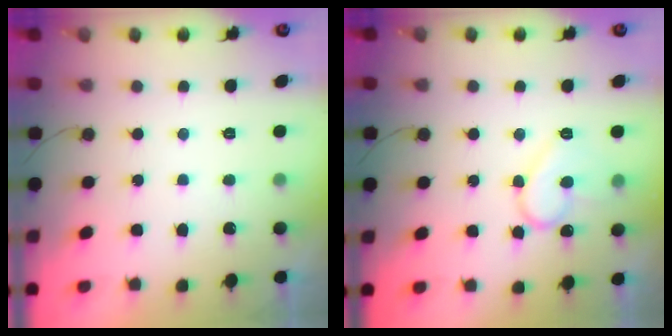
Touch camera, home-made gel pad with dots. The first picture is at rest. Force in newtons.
{"total": 11.4, "press": 11.4, "slide": 0.6}